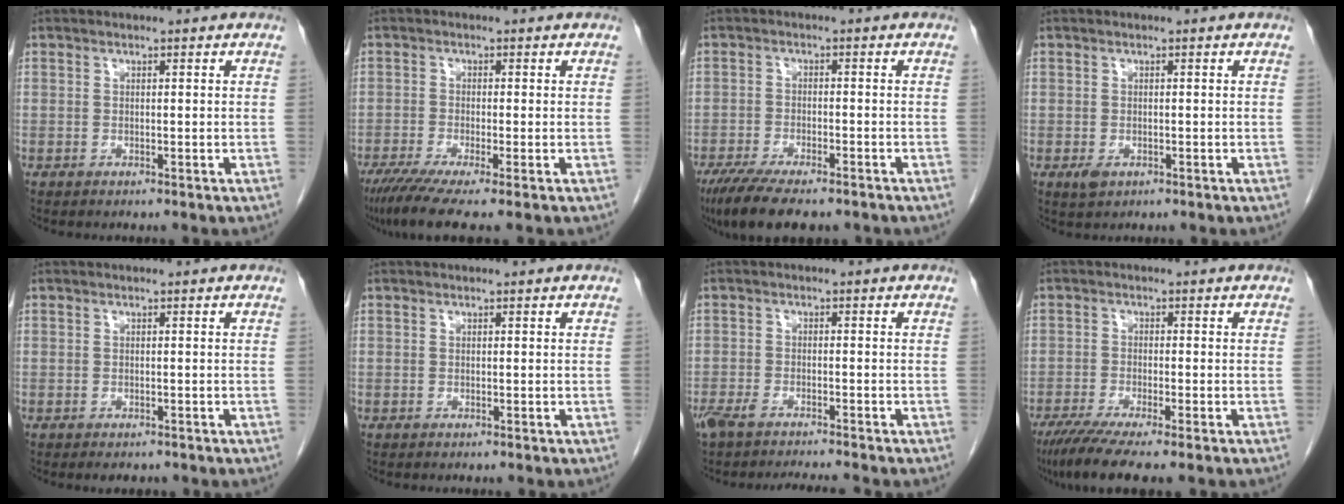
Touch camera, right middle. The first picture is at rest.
{"total": 7.5, "force": [-5.2, 0.3, 5.4], "torque": [-0.086, -0.019, -0.089]}
{"total": 11.7, "force": [-9.0, 3.2, 6.8], "torque": [-0.110, -0.018, -0.138]}
{"total": 1.6, "force": [-0.7, 0.9, 1.1], "torque": [-0.021, -0.001, -0.005]}
{"total": 2.1, "force": [-1.7, 0.9, 0.8], "torque": [-0.009, -0.002, -0.017]}
{"total": 0.0}
{"total": 7.6, "force": [-6.8, 0.5, 3.3], "torque": [-0.052, -0.008, -0.108]}
{"total": 7.8, "force": [-5.8, 0.3, 5.2], "torque": [-0.082, -0.019, -0.095]}